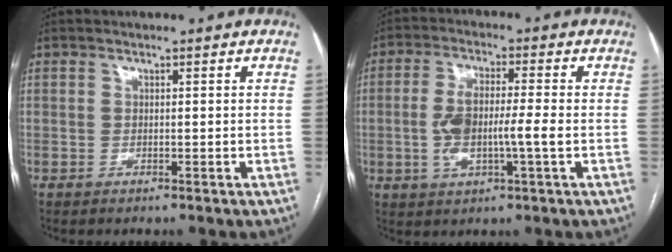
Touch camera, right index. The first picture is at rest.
{"total": 7.9, "force": [-1.0, 1.6, 7.7], "torque": [-0.160, 0.011, -0.017]}